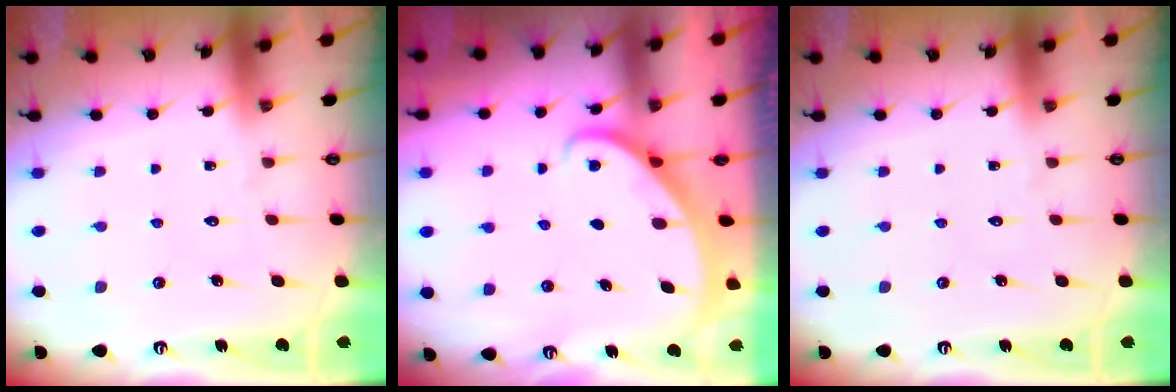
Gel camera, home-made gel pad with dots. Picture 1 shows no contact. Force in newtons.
{"total": 1.9, "press": 1.9, "slide": 0.2}
{"total": 0.0}